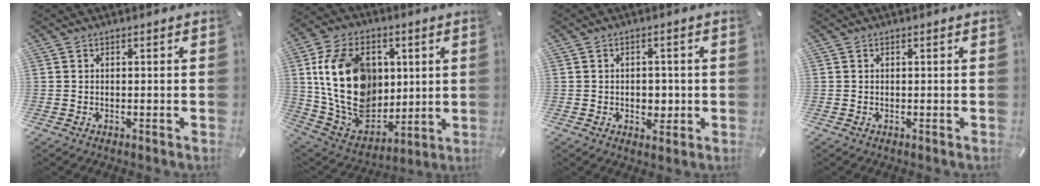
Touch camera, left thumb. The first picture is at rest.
{"total": 20.8, "force": [3.7, 16.0, 12.8], "torque": [-0.250, -0.017, 0.074]}
{"total": 3.4, "force": [-0.3, 2.8, 1.9], "torque": [-0.022, -0.002, -0.011]}
{"total": 0.0}